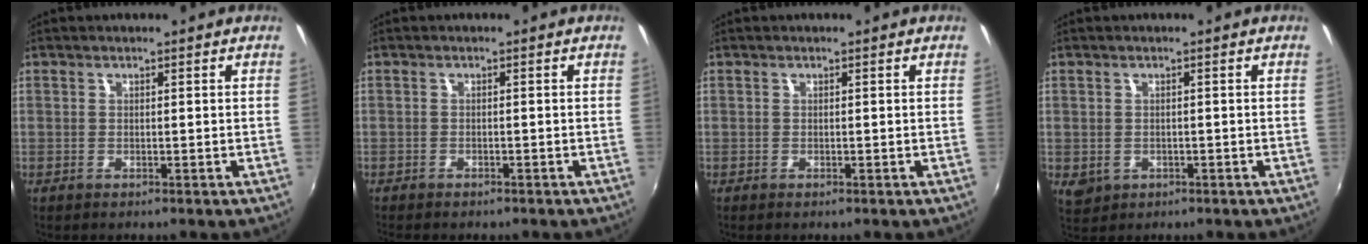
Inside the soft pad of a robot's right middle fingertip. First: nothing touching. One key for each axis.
{"total": 2.8, "fx": -2.4, "fy": 0.9, "fz": 1.1, "tx": -0.028, "ty": -0.015, "tz": -0.037}
{"total": 0.0}
{"total": 3.1, "fx": -0.6, "fy": 2.7, "fz": 1.4, "tx": -0.026, "ty": -0.005, "tz": -0.004}